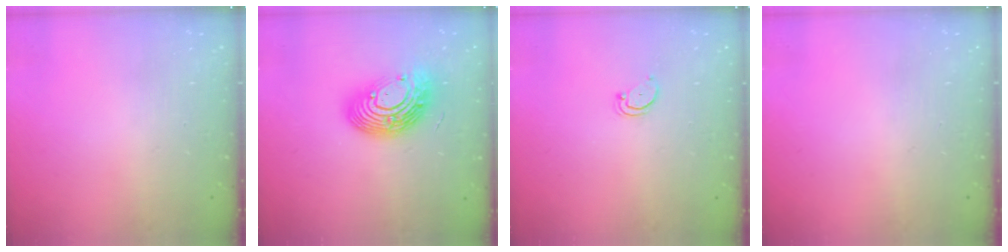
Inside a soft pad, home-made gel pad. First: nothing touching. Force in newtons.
{"total": 15.1, "press": 15.1, "slide": 1.4}
{"total": 2.7, "press": 2.7, "slide": 0.2}
{"total": 0.0}